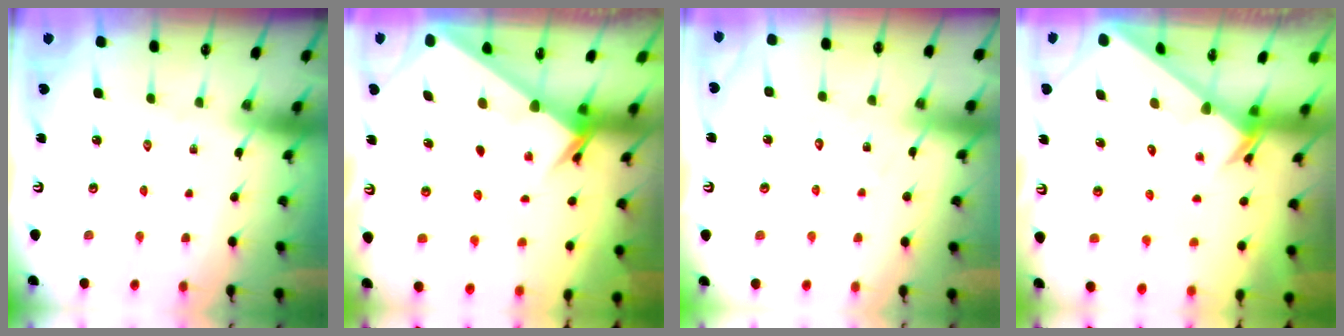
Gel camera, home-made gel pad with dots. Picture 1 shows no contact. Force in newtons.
{"total": 2.4, "press": 2.4, "slide": 0.3}
{"total": 5.3, "press": 5.3, "slide": 0.5}
{"total": 2.0, "press": 2.0, "slide": 0.1}